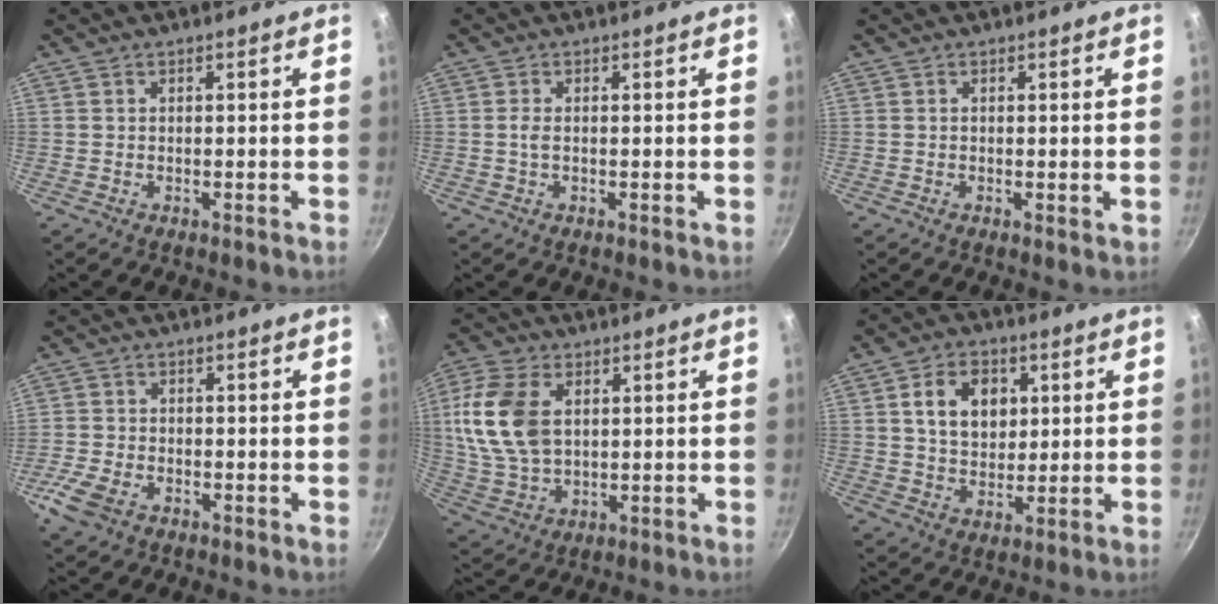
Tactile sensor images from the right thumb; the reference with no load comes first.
{"total": 1.5, "force": [0.0, 0.5, 1.4], "torque": [-0.031, 0.001, -0.002]}
{"total": 0.6, "force": [0.1, 0.1, 0.6], "torque": [-0.009, -0.002, 0.000]}
{"total": 5.1, "force": [-2.8, 2.8, 3.2], "torque": [-0.080, 0.010, -0.061]}
{"total": 14.5, "force": [2.9, 9.4, 10.7], "torque": [-0.205, -0.006, 0.059]}
{"total": 10.3, "force": [2.6, 7.6, 6.5], "torque": [-0.080, -0.002, 0.043]}